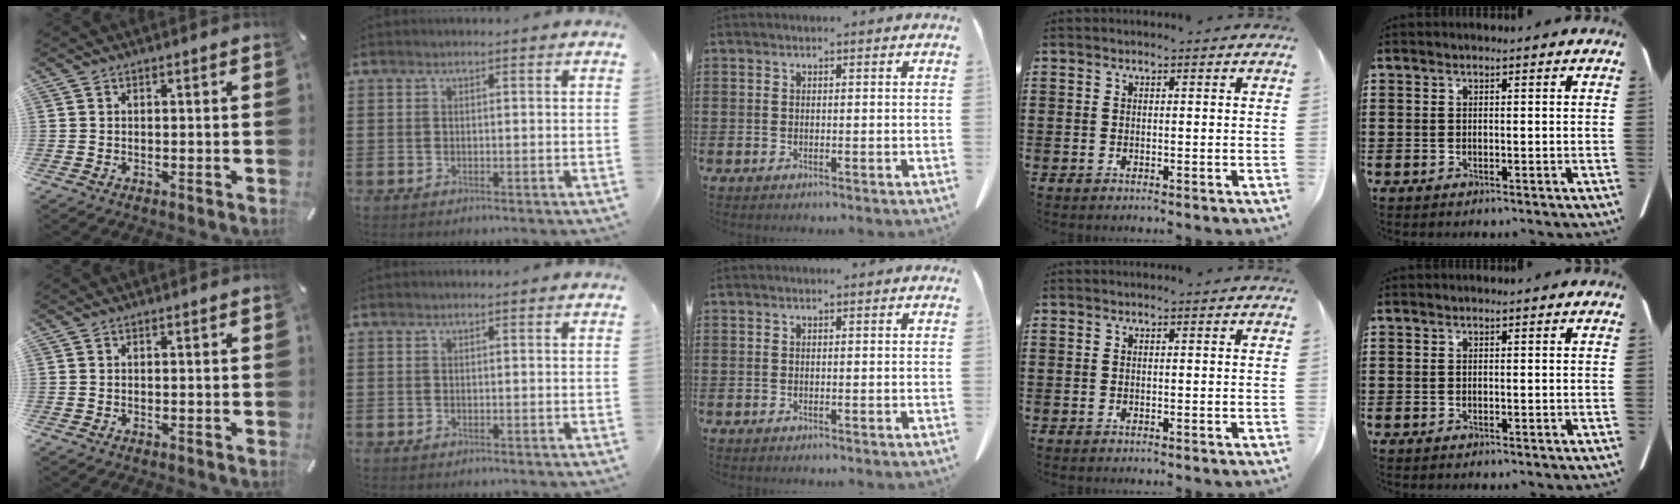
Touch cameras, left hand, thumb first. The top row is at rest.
{}